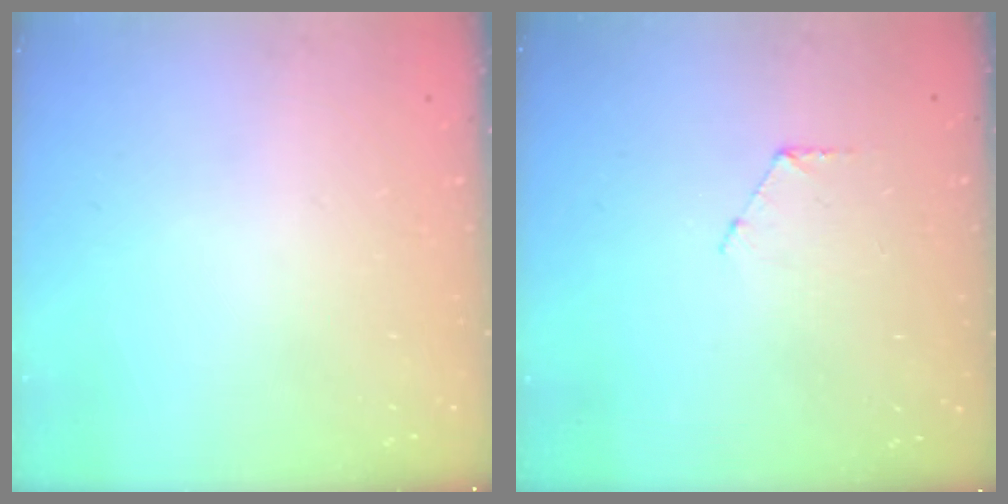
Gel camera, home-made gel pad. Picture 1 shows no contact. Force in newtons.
{"total": 4.6, "press": 4.6, "slide": 0.4}